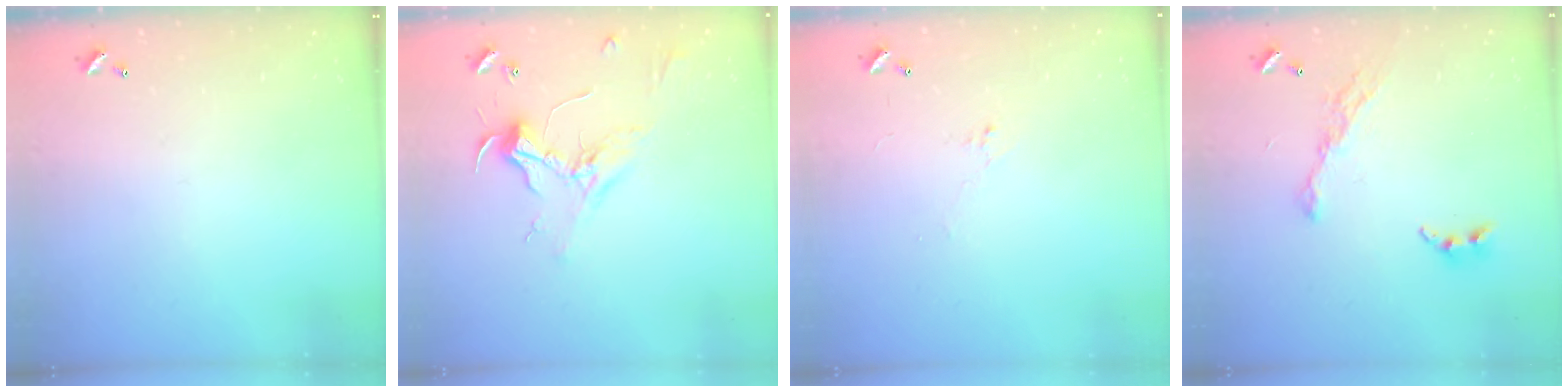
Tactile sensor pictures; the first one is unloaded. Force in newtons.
{"total": 2.4, "press": 2.3, "slide": 0.8}
{"total": 0.6, "press": 0.3, "slide": 0.5}
{"total": 10.4, "press": 10.3, "slide": 1.2}